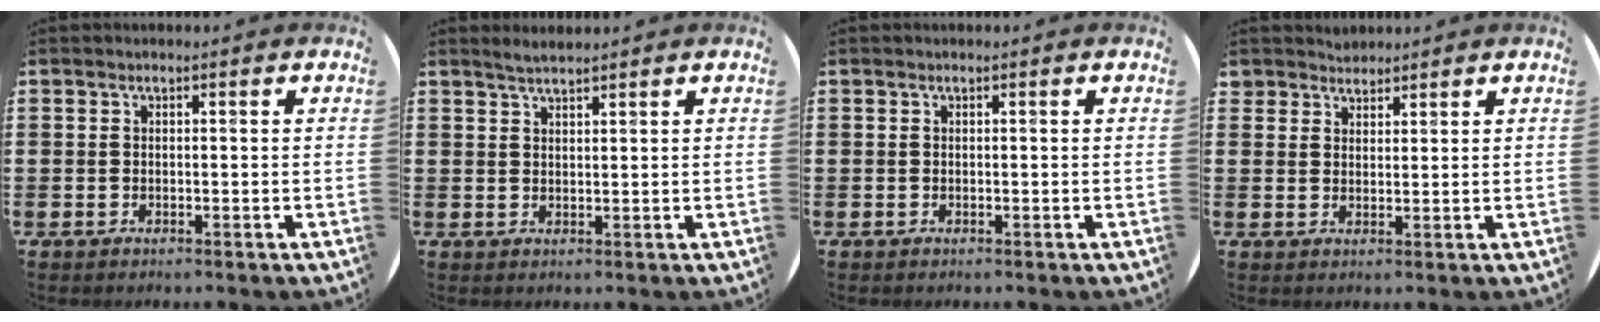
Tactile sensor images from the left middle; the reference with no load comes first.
{"total": 1.8, "force": [1.7, 0.0, 0.6], "torque": [-0.012, 0.002, 0.031]}
{"total": 0.0}
{"total": 2.2, "force": [2.1, 0.6, -0.3], "torque": [0.002, 0.004, 0.042]}